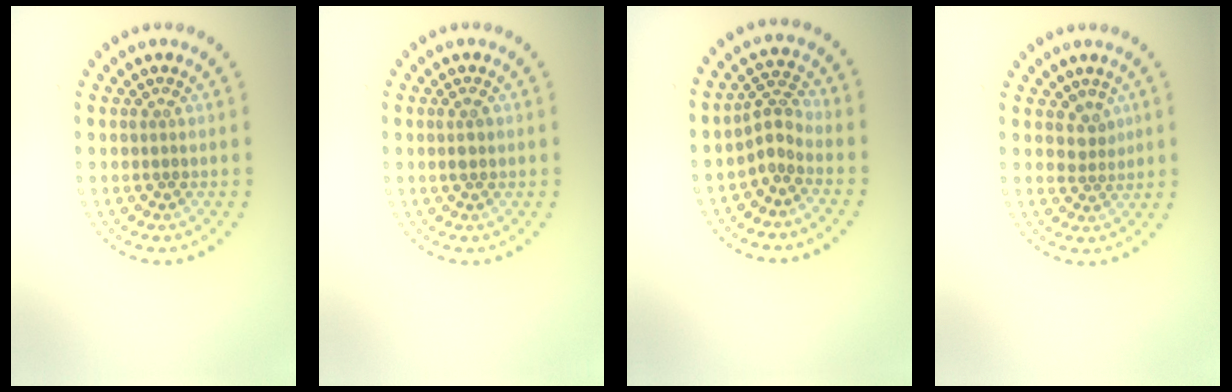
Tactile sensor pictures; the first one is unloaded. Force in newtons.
{"total": 1.0, "press": 1.0, "slide": 0.1}
{"total": 2.1, "press": 1.4, "slide": 1.6}
{"total": 1.8, "press": 1.3, "slide": 1.2}